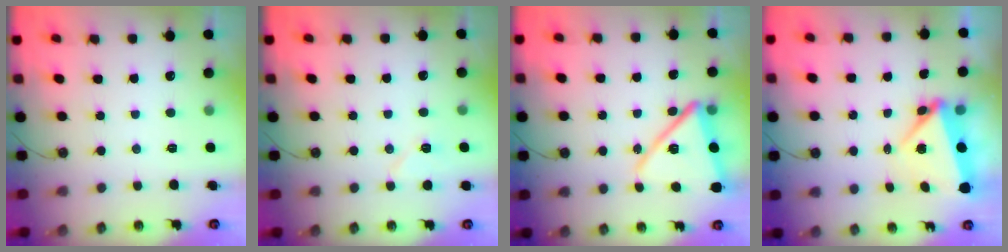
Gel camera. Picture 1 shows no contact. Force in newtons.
{"total": 6.3, "press": 6.0, "slide": 2.0}
{"total": 15.6, "press": 15.5, "slide": 1.3}
{"total": 5.7, "press": 5.5, "slide": 1.5}